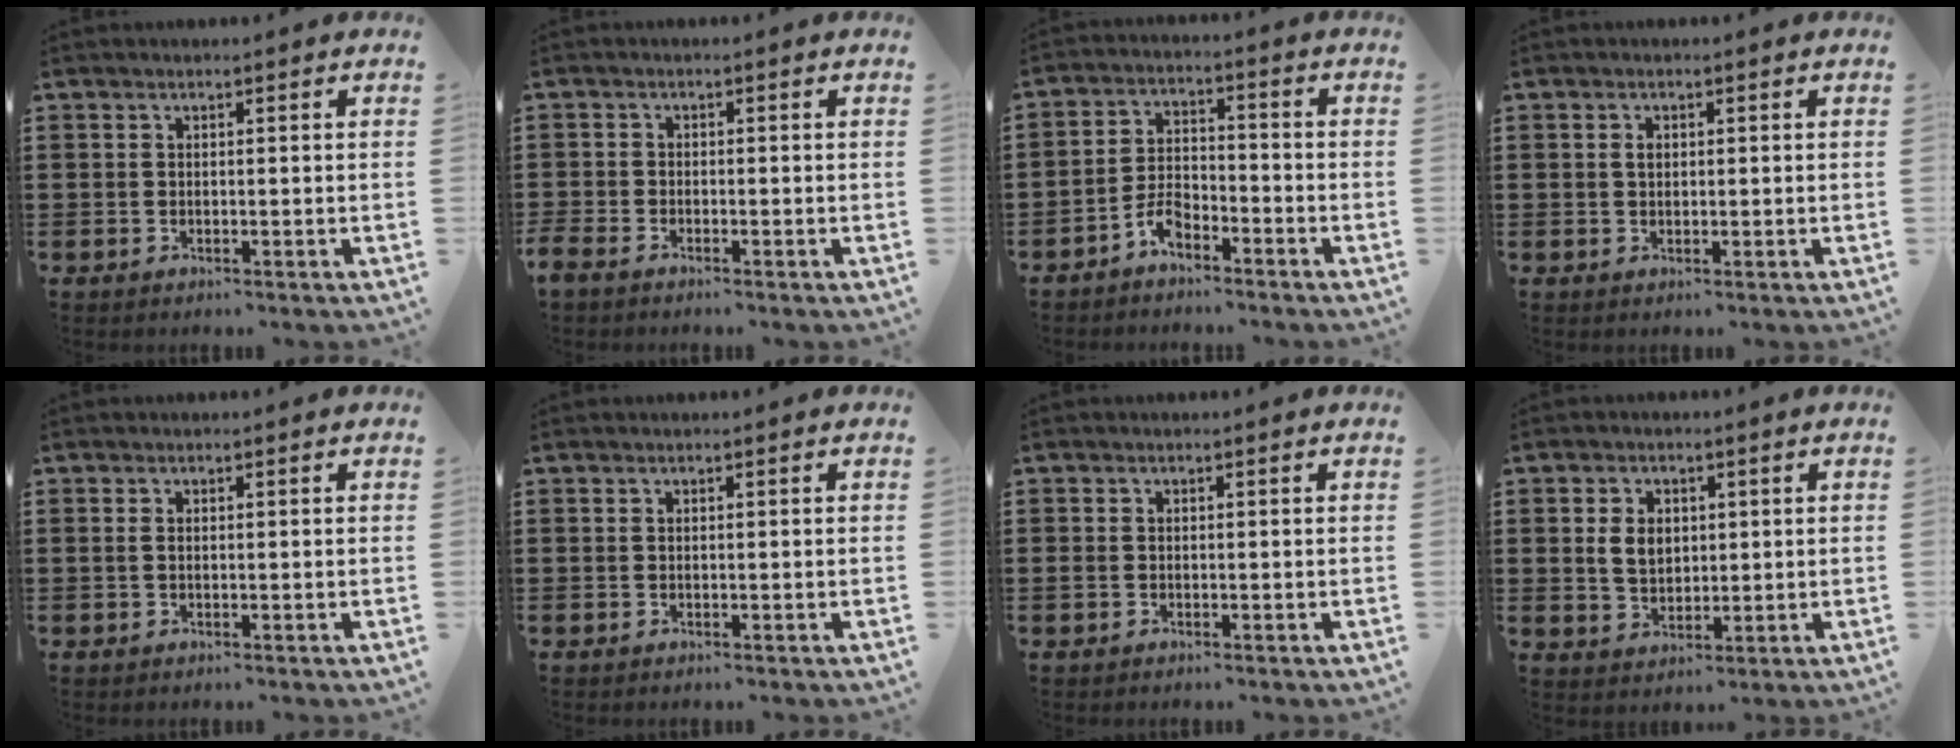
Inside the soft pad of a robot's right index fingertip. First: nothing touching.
{"total": 1.6, "force": [-1.6, 0.0, -0.1], "torque": [-0.002, 0.001, -0.032]}
{"total": 4.3, "force": [-3.5, 1.8, 1.8], "torque": [-0.048, 0.007, -0.071]}
{"total": 1.2, "force": [0.2, 0.8, 0.9], "torque": [-0.020, 0.005, 0.004]}
{"total": 0.6, "force": [0.0, 0.2, 0.5], "torque": [-0.011, 0.000, -0.001]}
{"total": 0.0}
{"total": 0.6, "force": [-0.4, 0.5, 0.2], "torque": [-0.003, 0.002, -0.009]}
{"total": 4.4, "force": [0.6, 3.2, 2.9], "torque": [-0.073, 0.009, 0.006]}